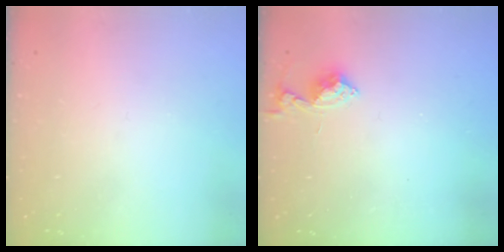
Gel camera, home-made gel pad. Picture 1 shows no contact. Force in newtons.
{"total": 8.5, "press": 8.5, "slide": 0.6}